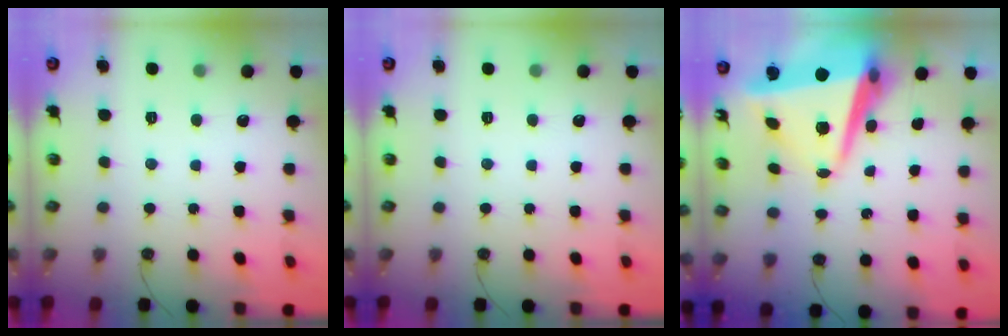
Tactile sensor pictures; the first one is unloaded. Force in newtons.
{"total": 0.0}
{"total": 11.0, "press": 10.7, "slide": 2.5}